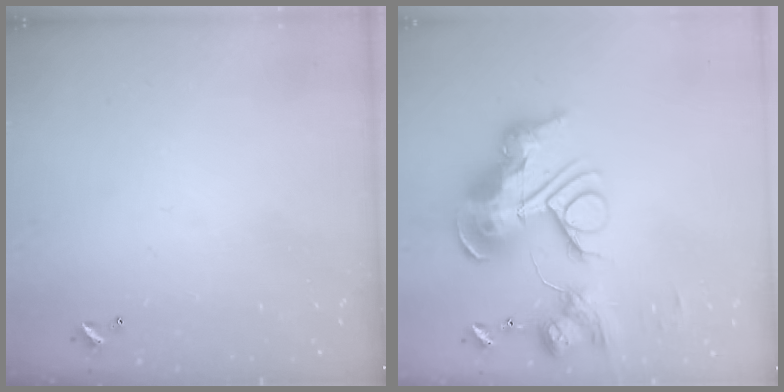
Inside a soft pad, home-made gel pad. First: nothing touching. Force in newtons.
{"total": 0.7, "press": 0.7, "slide": 0.0}